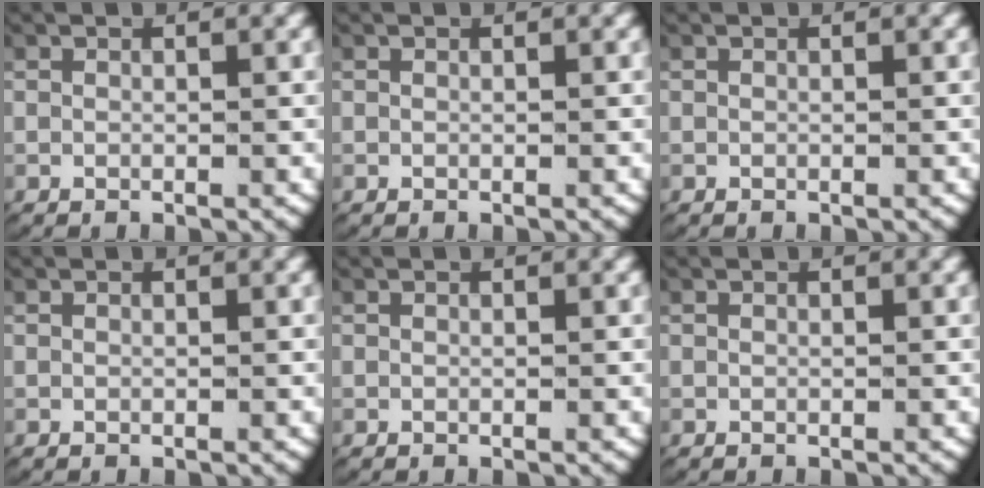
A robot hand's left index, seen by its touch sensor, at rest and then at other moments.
{"total": 0.0}
{"total": 0.0}
{"total": 0.0}
{"total": 0.0}
{"total": 0.0}